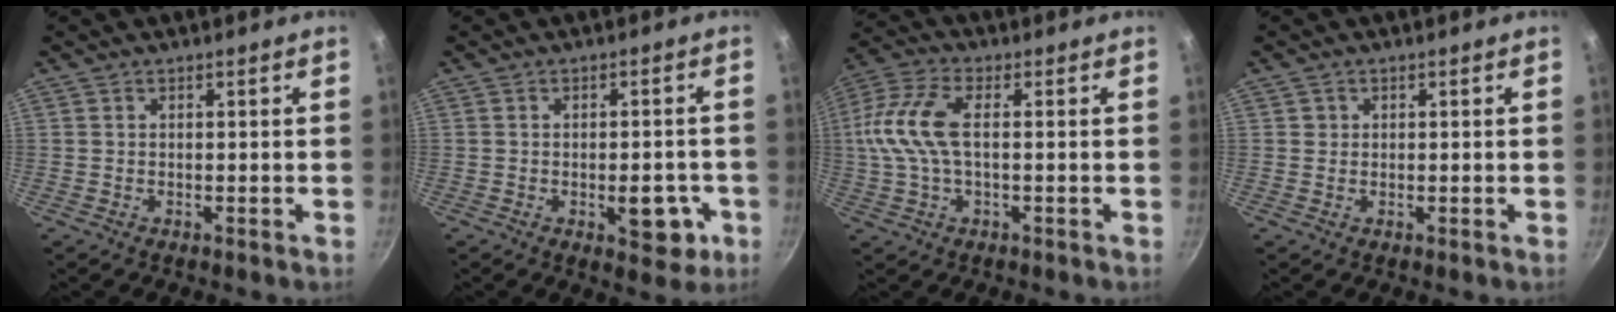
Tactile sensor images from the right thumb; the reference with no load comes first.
{"total": 7.5, "force": [-2.3, 3.7, 6.1], "torque": [-0.053, 0.008, -0.024]}
{"total": 11.7, "force": [0.5, 5.7, 10.2], "torque": [-0.225, 0.021, -0.003]}
{"total": 1.0, "force": [0.2, 1.0, 0.1], "torque": [0.006, 0.003, 0.001]}